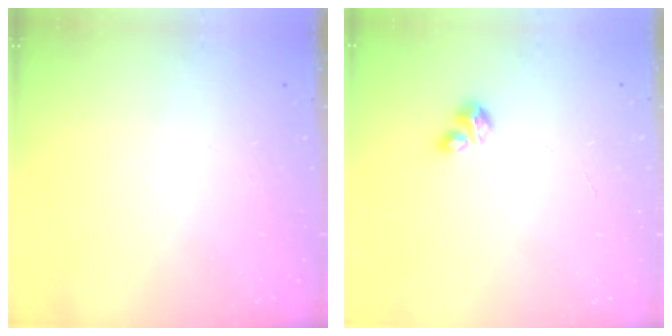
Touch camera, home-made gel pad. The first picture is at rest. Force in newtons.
{"total": 2.8, "press": 2.8, "slide": 0.2}